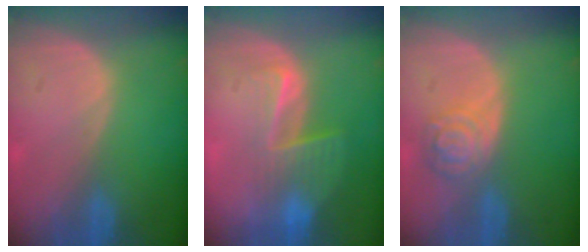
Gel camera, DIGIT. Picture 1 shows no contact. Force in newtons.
{"total": 6.8, "press": 5.9, "slide": 3.5}
{"total": 5.3, "press": 4.8, "slide": 2.3}